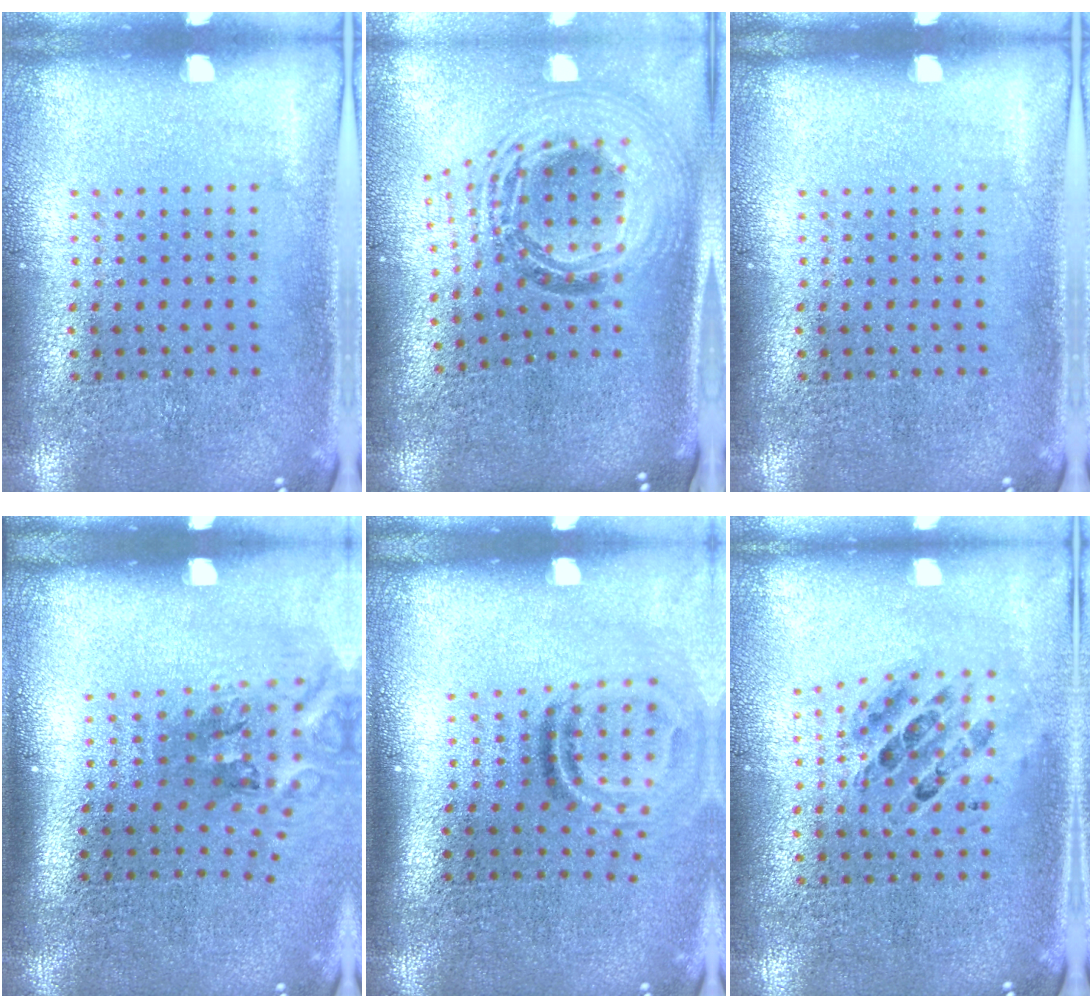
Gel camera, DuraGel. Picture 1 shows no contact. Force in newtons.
{"total": 1.9, "press": 1.6, "slide": 1.0}
{"total": 0.0}
{"total": 2.0, "press": 1.2, "slide": 1.6}
{"total": 1.9, "press": 1.1, "slide": 1.6}
{"total": 0.7, "press": 0.7, "slide": 0.2}